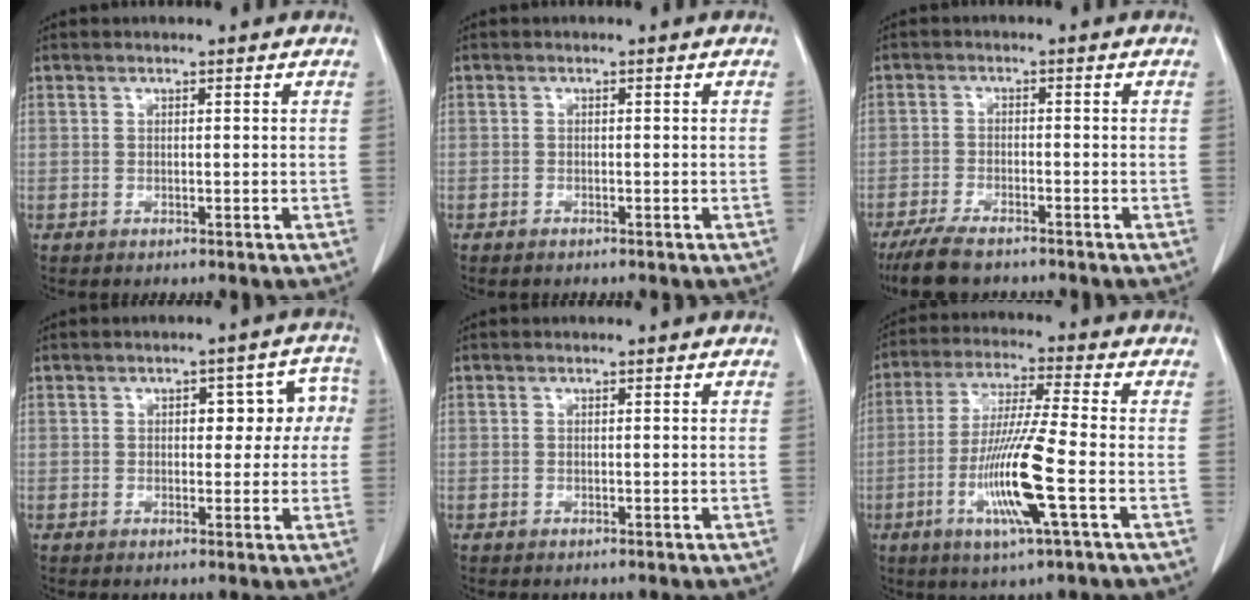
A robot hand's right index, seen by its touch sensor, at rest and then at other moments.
{"total": 0.7, "force": [-0.6, 0.3, 0.2], "torque": [-0.010, -0.001, -0.010]}
{"total": 7.2, "force": [-5.8, 1.9, 3.8], "torque": [-0.071, -0.016, -0.101]}
{"total": 6.6, "force": [0.9, 3.5, 5.5], "torque": [-0.051, 0.038, 0.010]}
{"total": 0.0}
{"total": 12.3, "force": [-3.7, -0.3, 11.7], "torque": [-0.234, -0.016, -0.075]}